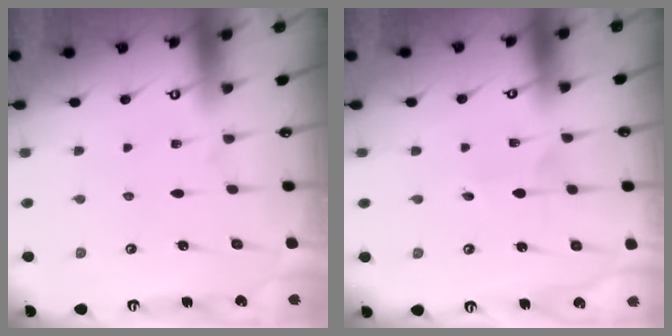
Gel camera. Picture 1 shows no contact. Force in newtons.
{"total": 1.6, "press": 1.5, "slide": 0.1}